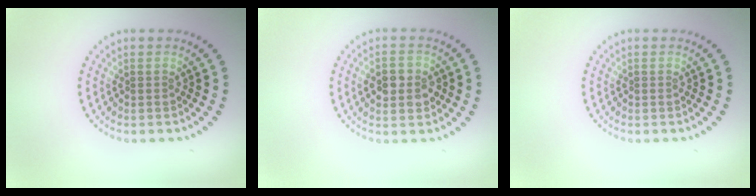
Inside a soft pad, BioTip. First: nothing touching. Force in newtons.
{"total": 2.8, "press": 2.8, "slide": 0.1}
{"total": 0.0}